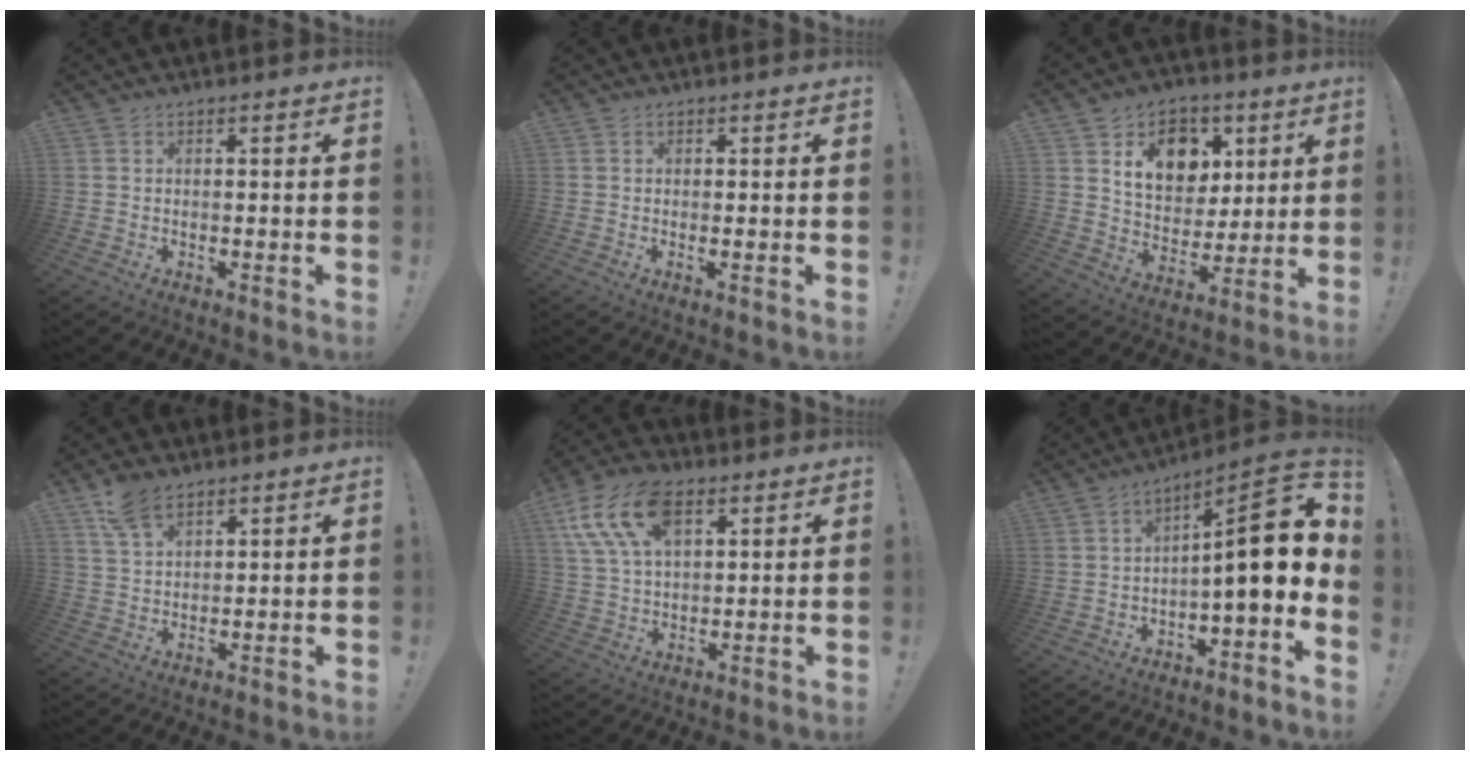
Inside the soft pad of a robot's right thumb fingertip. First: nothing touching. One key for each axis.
{"total": 1.0, "fx": 0.3, "fy": 0.0, "fz": 1.0, "tx": -0.013, "ty": -0.003, "tz": 0.003}
{"total": 15.0, "fx": 6.8, "fy": 11.0, "fz": 7.4, "tx": -0.107, "ty": -0.027, "tz": 0.131}
{"total": 7.6, "fx": 5.1, "fy": 3.6, "fz": 4.3, "tx": -0.079, "ty": -0.018, "tz": 0.098}
{"total": 15.9, "fx": 7.0, "fy": 9.2, "fz": 10.9, "tx": -0.218, "ty": -0.015, "tz": 0.128}
{"total": 14.4, "fx": 0.9, "fy": 3.6, "fz": 13.9, "tx": -0.208, "ty": 0.002, "tz": 0.012}